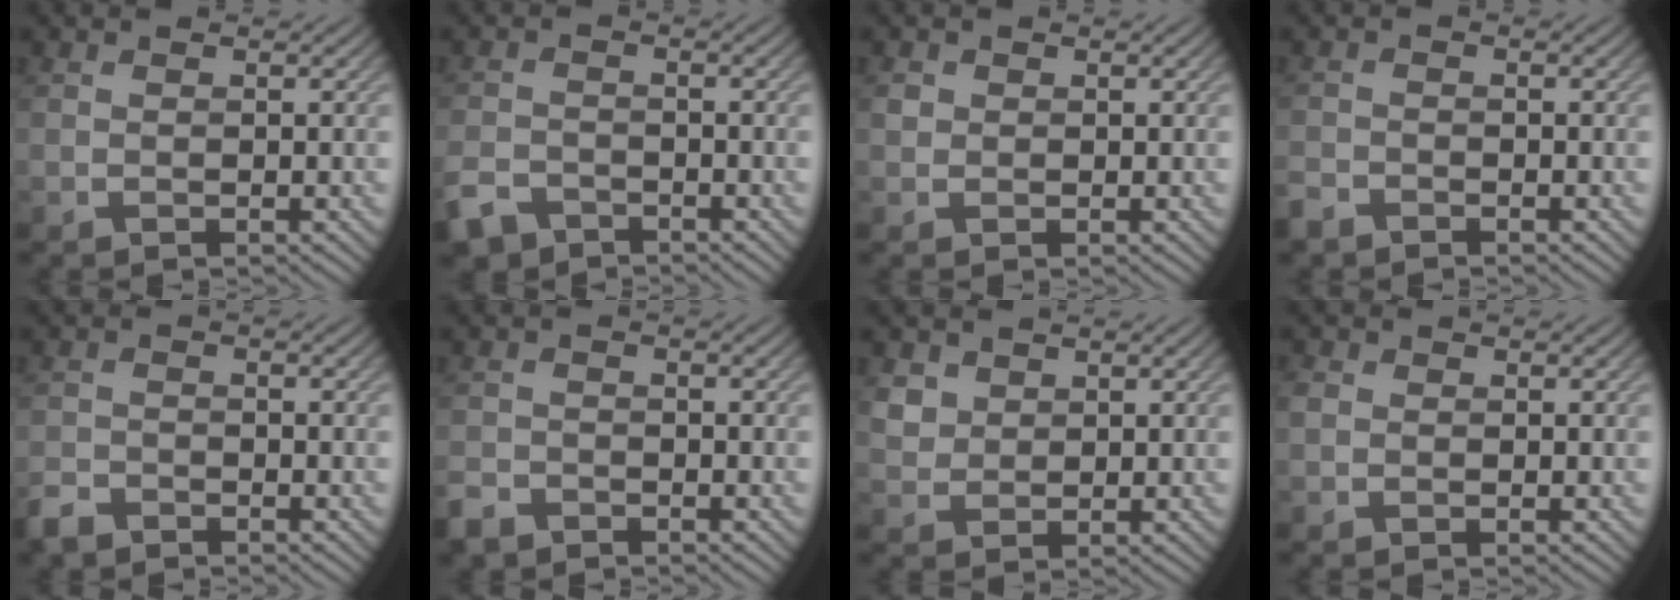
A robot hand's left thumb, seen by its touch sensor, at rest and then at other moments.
{"total": 4.2, "force": [-3.4, 2.0, 1.4], "torque": [-0.031, -0.008, -0.073]}
{"total": 1.2, "force": [0.3, 1.1, 0.3], "torque": [-0.007, 0.000, 0.004]}
{"total": 2.0, "force": [-1.8, 0.7, 0.5], "torque": [-0.012, -0.007, -0.042]}
{"total": 2.6, "force": [-2.3, 1.0, 0.8], "torque": [-0.017, -0.006, -0.053]}
{"total": 2.7, "force": [-2.3, 1.3, 0.7], "torque": [-0.017, -0.007, -0.055]}
{"total": 2.7, "force": [1.7, 2.0, 0.8], "torque": [-0.027, 0.001, 0.036]}
{"total": 1.4, "force": [0.0, 1.3, 0.5], "torque": [-0.011, -0.001, -0.006]}